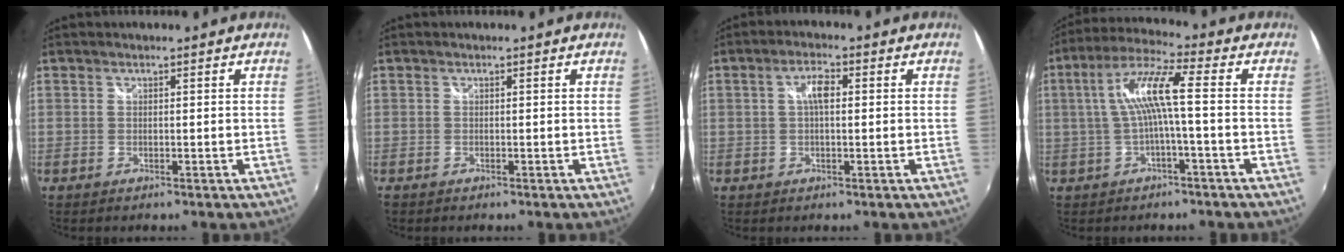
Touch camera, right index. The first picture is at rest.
{"total": 0.8, "force": [-0.4, 0.6, 0.0], "torque": [-0.002, 0.000, -0.007]}
{"total": 3.6, "force": [0.5, 1.3, 3.3], "torque": [-0.062, 0.010, 0.008]}
{"total": 8.7, "force": [-0.5, 0.5, 8.7], "torque": [-0.178, 0.016, -0.004]}